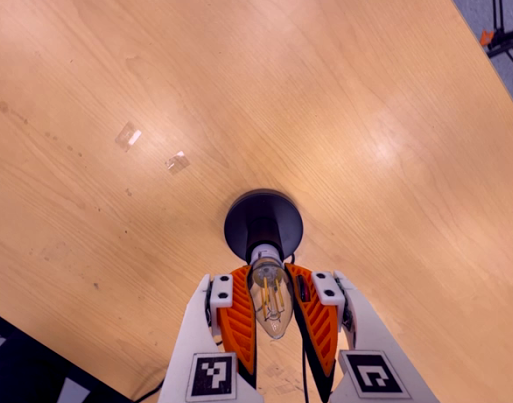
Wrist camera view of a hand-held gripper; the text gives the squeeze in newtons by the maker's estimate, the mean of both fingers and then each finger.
{"total": 24.4, "left": 25.8, "right": 22.9}